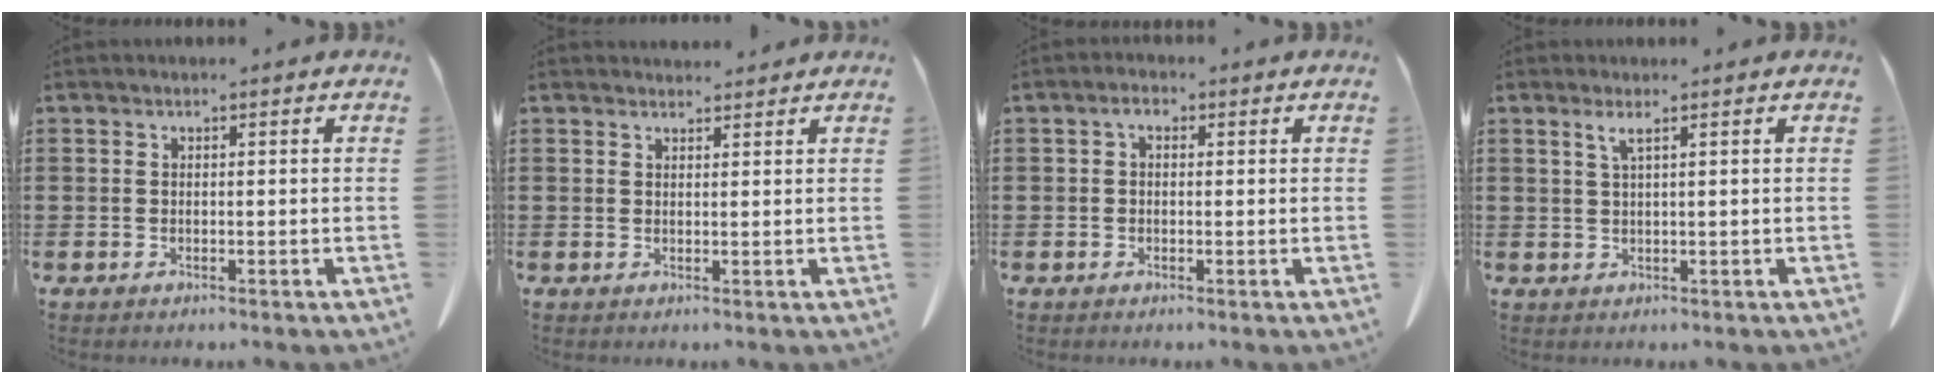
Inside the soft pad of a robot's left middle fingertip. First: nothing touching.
{"total": 1.6, "force": [1.6, 0.4, 0.1], "torque": [0.002, -0.002, 0.029]}
{"total": 1.8, "force": [0.0, 1.1, 1.5], "torque": [-0.031, 0.006, -0.001]}
{"total": 1.6, "force": [0.8, -0.2, 1.3], "torque": [-0.029, -0.002, 0.014]}